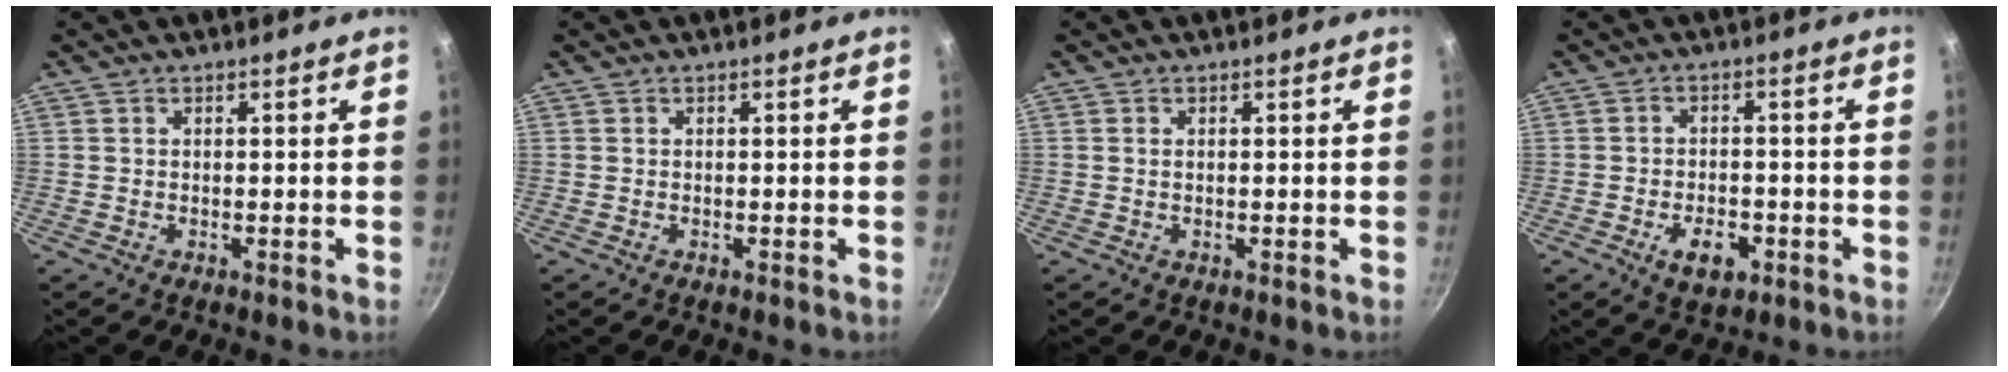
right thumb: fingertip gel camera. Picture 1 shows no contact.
{"total": 0.0}
{"total": 0.6, "force": [0.2, 0.3, 0.4], "torque": [-0.008, 0.001, 0.003]}
{"total": 6.4, "force": [-2.7, 3.8, 4.4], "torque": [-0.056, 0.011, -0.039]}